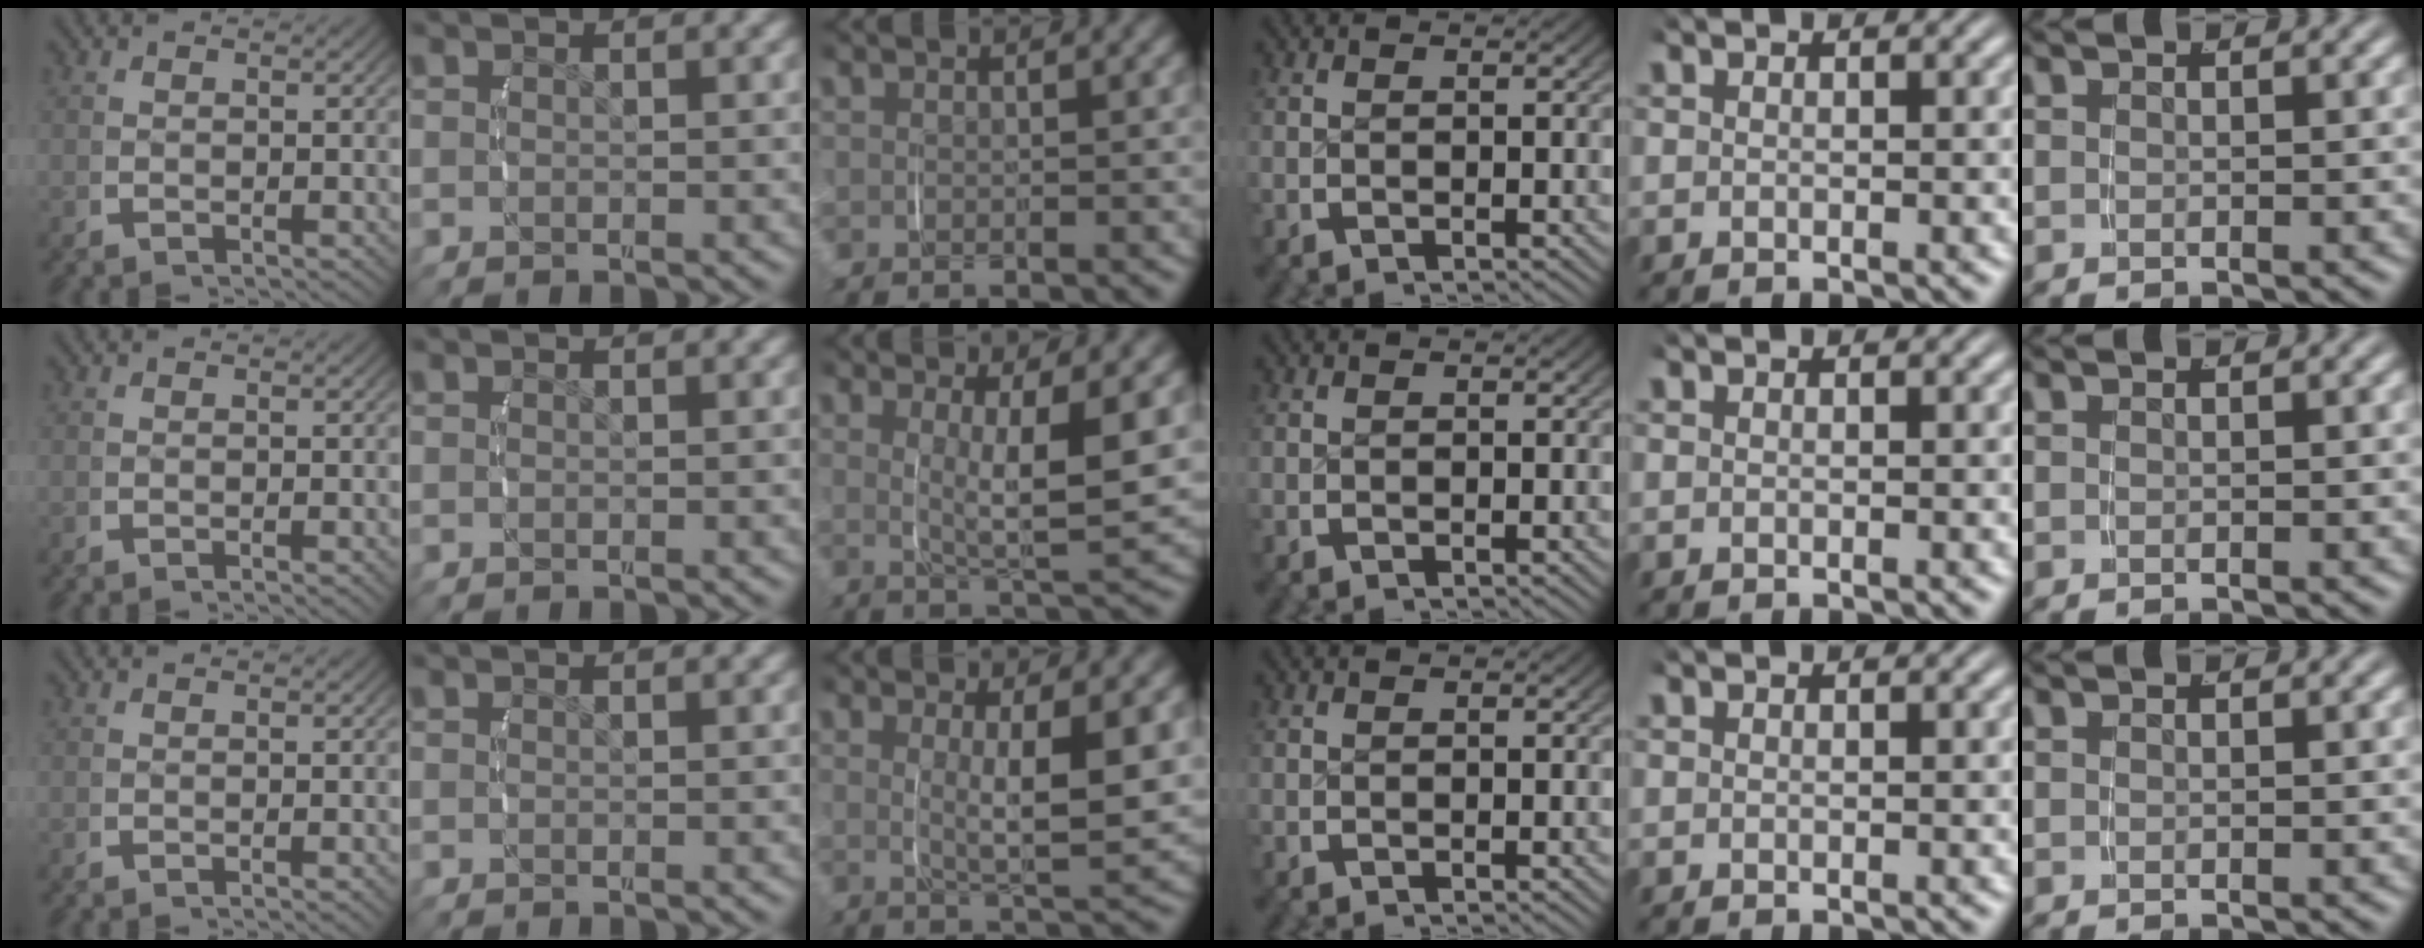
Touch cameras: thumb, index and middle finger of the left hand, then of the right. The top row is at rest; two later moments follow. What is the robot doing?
{"motion": "lift_and_place", "object": "measuring cup"}